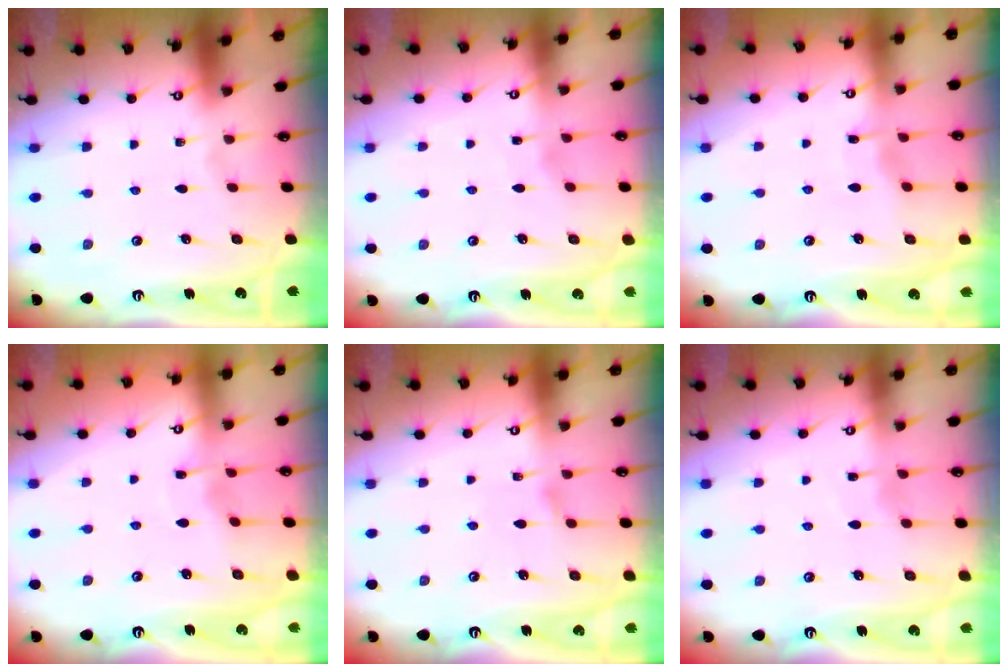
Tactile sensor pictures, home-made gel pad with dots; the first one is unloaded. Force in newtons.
{"total": 1.8, "press": 1.8, "slide": 0.3}
{"total": 4.3, "press": 4.2, "slide": 0.3}
{"total": 2.9, "press": 2.9, "slide": 0.2}
{"total": 4.4, "press": 4.4, "slide": 0.5}
{"total": 4.7, "press": 4.7, "slide": 0.6}